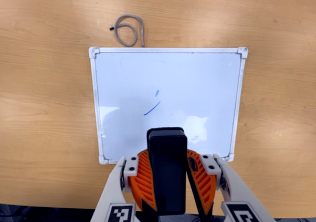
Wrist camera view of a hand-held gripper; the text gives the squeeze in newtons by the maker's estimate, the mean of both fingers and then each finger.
{"total": 11.0, "left": 10.6, "right": 11.4}